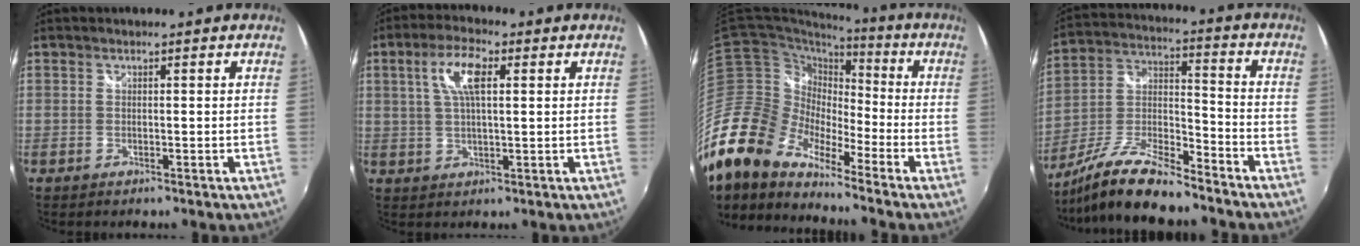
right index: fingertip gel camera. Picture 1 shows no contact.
{"total": 7.4, "force": [2.3, 2.6, 6.5], "torque": [-0.127, 0.013, 0.043]}
{"total": 19.5, "force": [-14.7, 8.7, 9.4], "torque": [-0.183, -0.011, -0.298]}
{"total": 15.3, "force": [-12.2, 3.7, 8.5], "torque": [-0.187, -0.005, -0.228]}